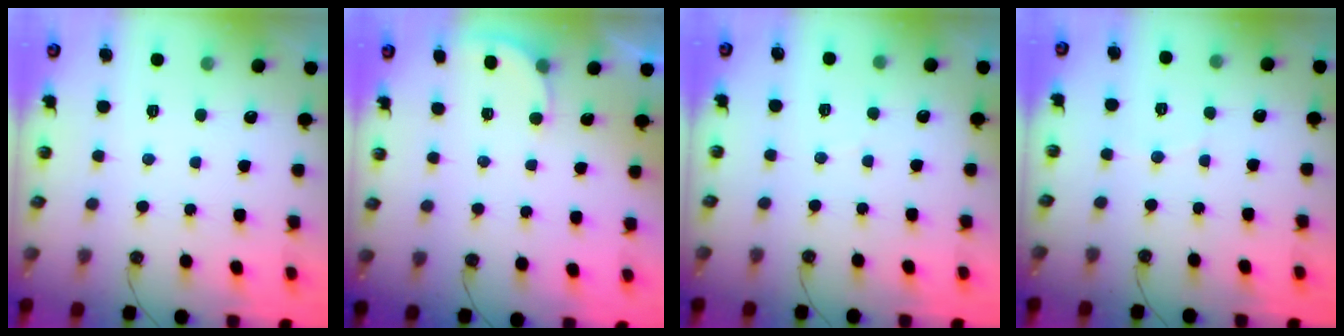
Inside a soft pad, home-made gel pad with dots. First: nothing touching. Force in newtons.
{"total": 2.4, "press": 2.4, "slide": 0.2}
{"total": 2.0, "press": 2.0, "slide": 0.1}
{"total": 3.0, "press": 3.0, "slide": 0.3}